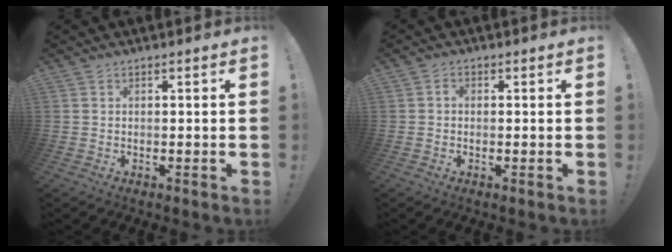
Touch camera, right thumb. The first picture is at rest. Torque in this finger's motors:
{"motor_torque": [-0.04, 0.09, 0.14, -0.13, -0.01]}